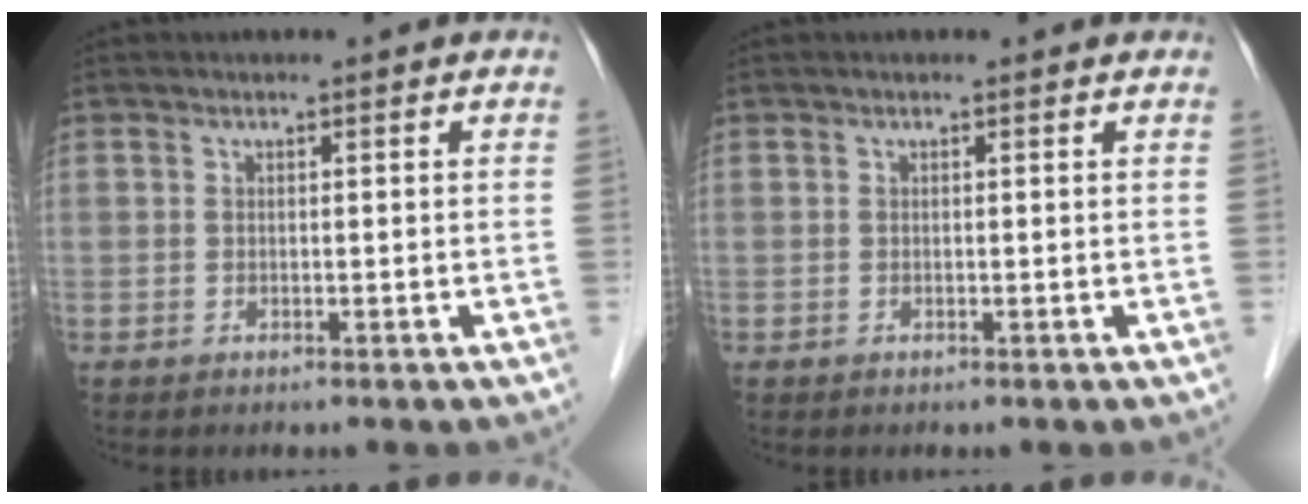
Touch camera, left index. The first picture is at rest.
{"total": 0.0}